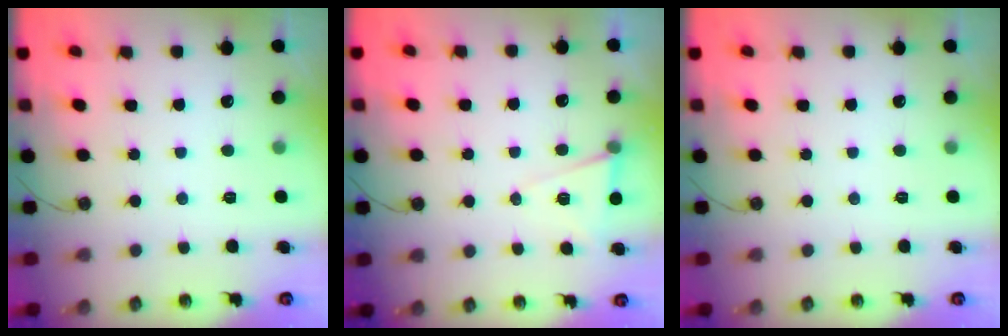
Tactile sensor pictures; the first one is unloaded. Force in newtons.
{"total": 7.7, "press": 6.0, "slide": 4.8}
{"total": 0.0}